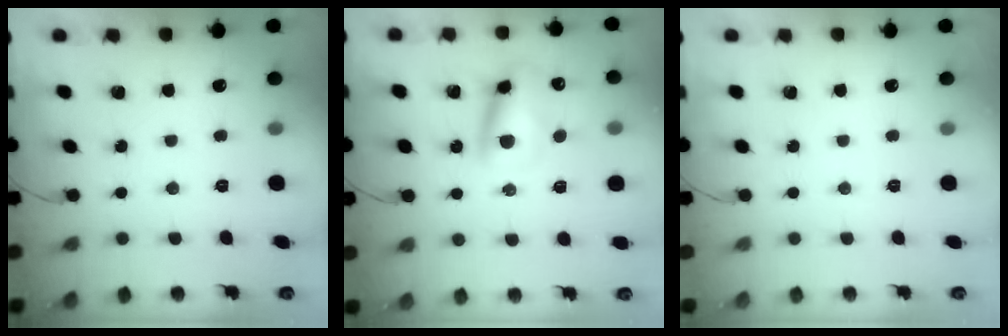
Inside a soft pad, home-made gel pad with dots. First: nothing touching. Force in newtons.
{"total": 10.1, "press": 9.8, "slide": 2.2}
{"total": 0.0}